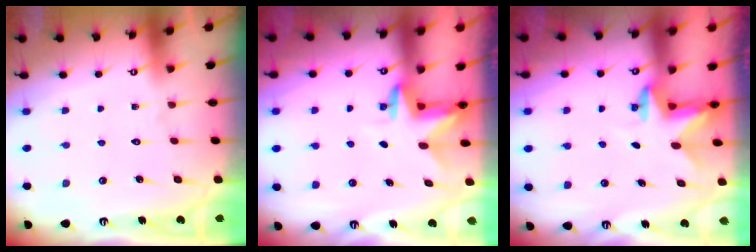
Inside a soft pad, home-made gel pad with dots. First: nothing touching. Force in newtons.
{"total": 3.2, "press": 3.2, "slide": 0.3}
{"total": 2.6, "press": 2.5, "slide": 0.4}